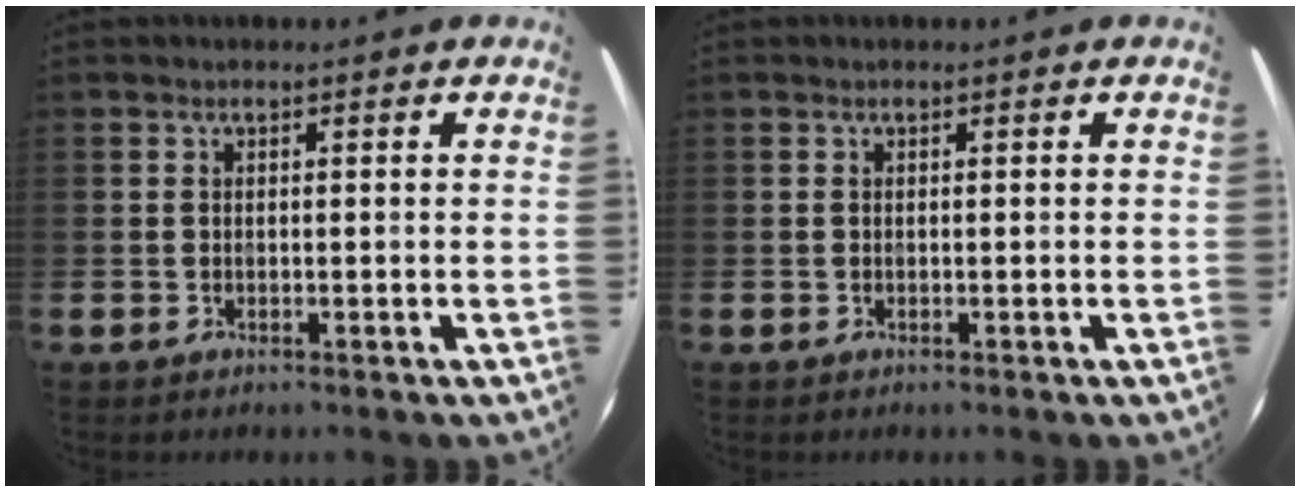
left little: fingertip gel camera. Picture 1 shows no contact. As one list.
[{"total": 0.0}]